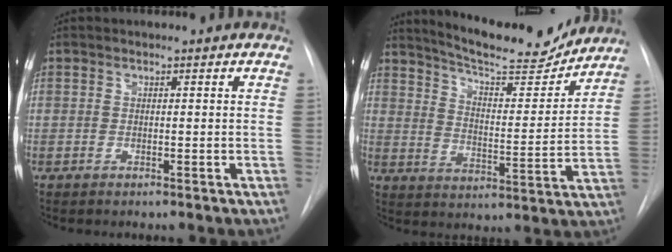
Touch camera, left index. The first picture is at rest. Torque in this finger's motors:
{"motor_torque": [0.93, -1.20, 0.23, 0.05]}